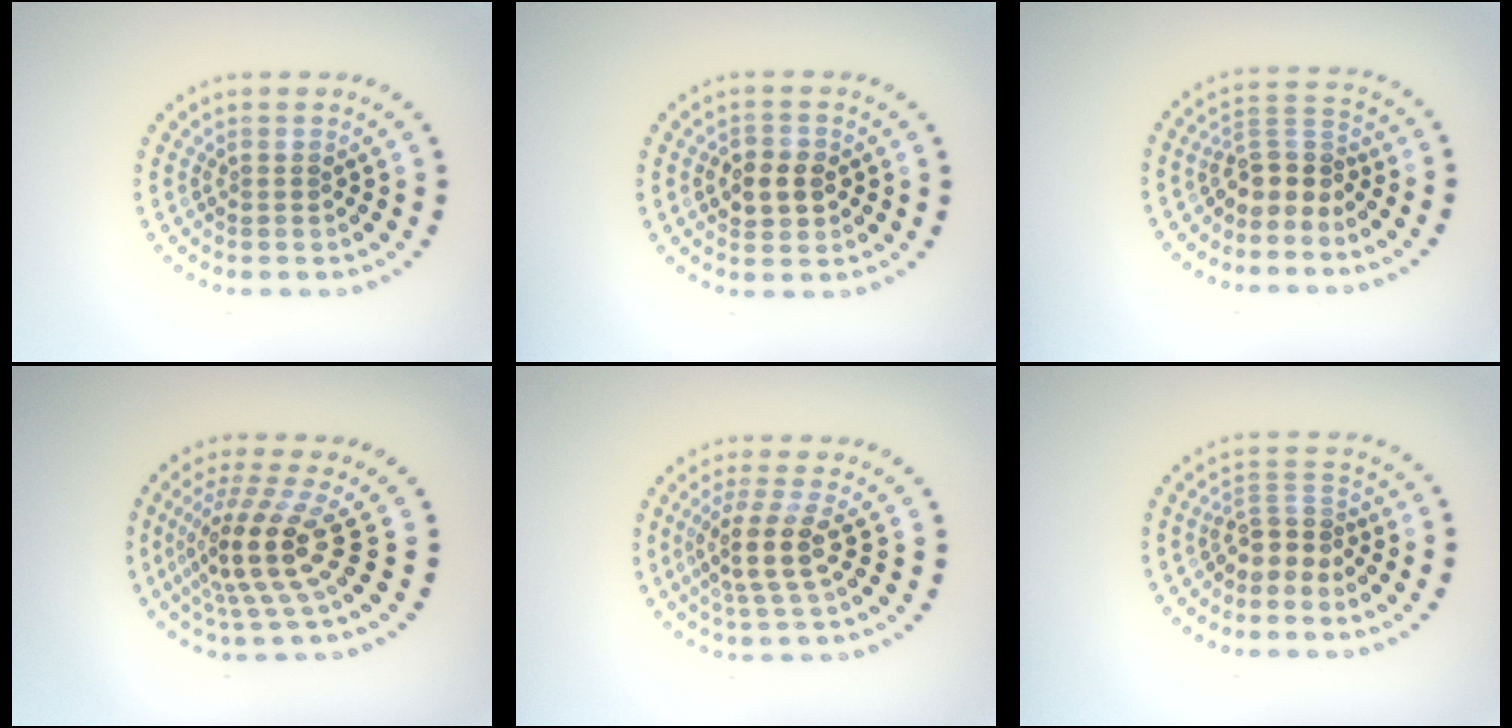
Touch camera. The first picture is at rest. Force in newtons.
{"total": 2.9, "press": 2.9, "slide": 0.4}
{"total": 3.2, "press": 2.4, "slide": 2.2}
{"total": 5.0, "press": 3.5, "slide": 3.5}
{"total": 3.5, "press": 2.7, "slide": 2.2}
{"total": 2.6, "press": 1.8, "slide": 1.8}